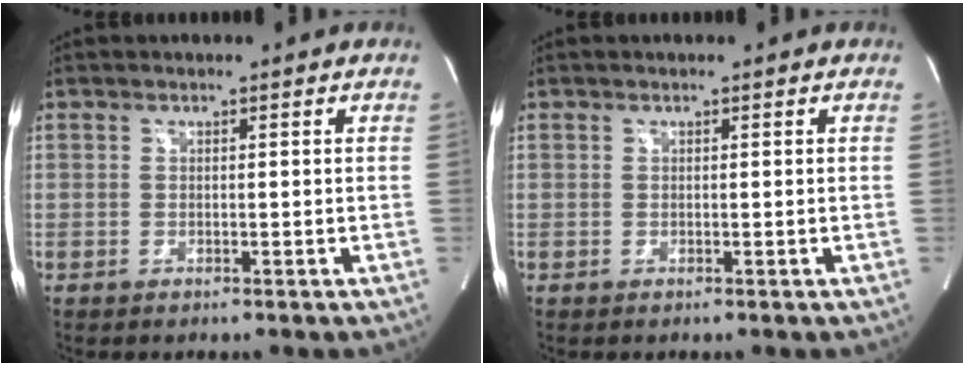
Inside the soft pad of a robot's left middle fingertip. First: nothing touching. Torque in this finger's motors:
{"motor_torque": [-0.20, 0.03, -0.08, -0.01]}